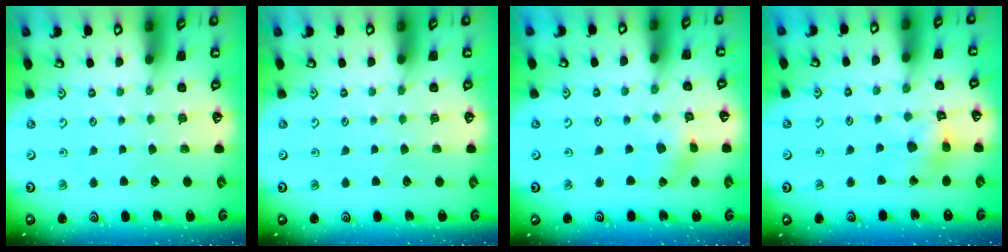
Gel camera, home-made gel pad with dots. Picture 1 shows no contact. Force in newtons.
{"total": 0.0}
{"total": 1.1, "press": 1.1, "slide": 0.3}
{"total": 12.0, "press": 11.9, "slide": 1.4}